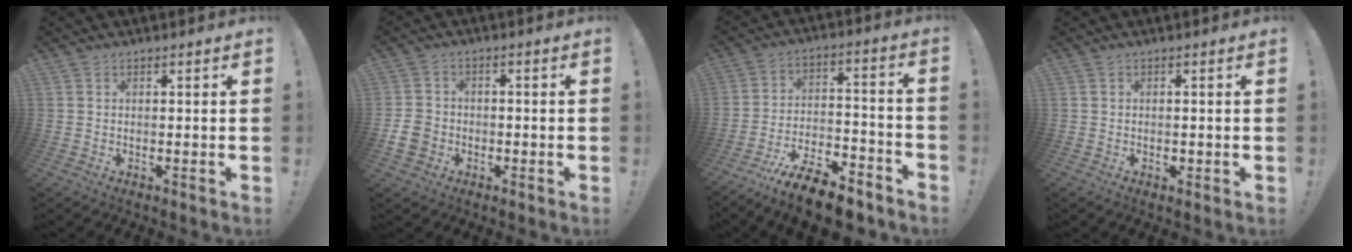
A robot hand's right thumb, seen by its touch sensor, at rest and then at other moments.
{"total": 10.5, "force": [-3.5, 8.9, 4.3], "torque": [-0.078, 0.030, -0.064]}
{"total": 15.0, "force": [-11.8, 4.7, 8.1], "torque": [-0.122, 0.078, -0.202]}
{"total": 0.8, "force": [-0.4, 0.5, 0.4], "torque": [0.001, -0.002, -0.008]}